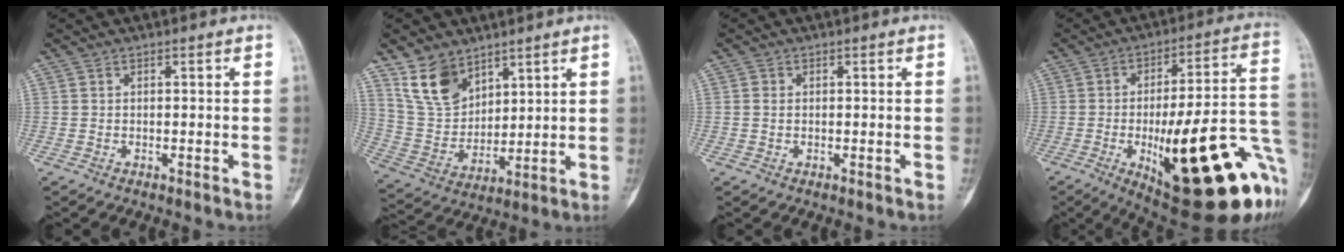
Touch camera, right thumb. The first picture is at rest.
{"total": 11.3, "force": [7.6, 6.7, 5.1], "torque": [-0.079, -0.039, 0.164]}
{"total": 1.1, "force": [0.0, 0.8, 0.7], "torque": [-0.013, 0.001, 0.000]}
{"total": 31.4, "force": [-9.3, 9.5, 28.5], "torque": [-0.319, 0.012, -0.114]}